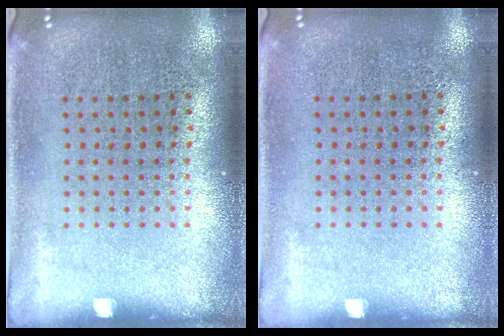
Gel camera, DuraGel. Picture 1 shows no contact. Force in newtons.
{"total": 0.0}